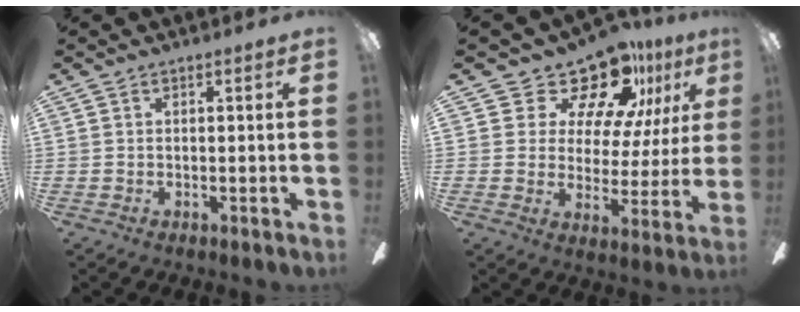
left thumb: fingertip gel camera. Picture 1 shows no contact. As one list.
[{"total": 16.7, "force": [12.9, 7.4, 7.5], "torque": [-0.143, -0.088, 0.226]}]